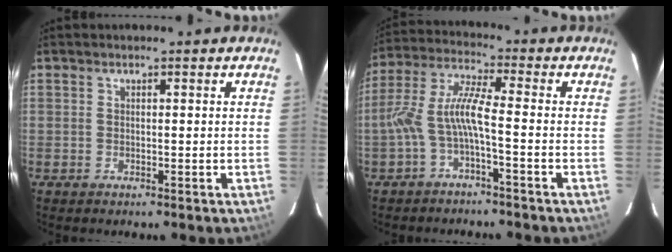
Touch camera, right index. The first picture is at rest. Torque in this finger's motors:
{"motor_torque": [0.96, -0.41, 0.61, 0.18]}